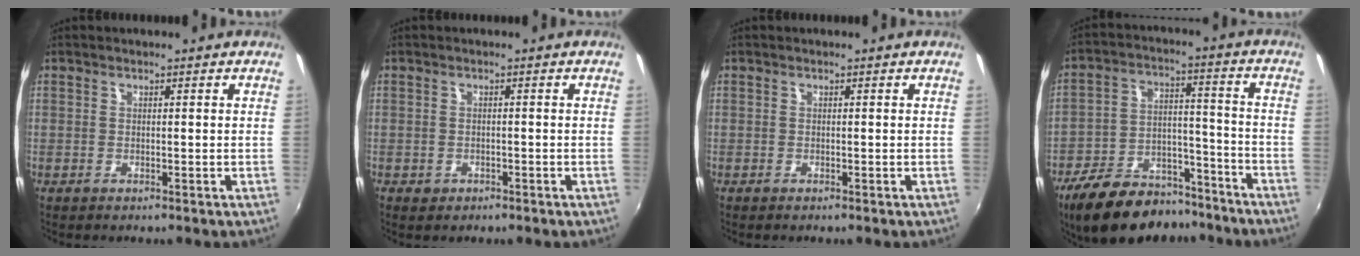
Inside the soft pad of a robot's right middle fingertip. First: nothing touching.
{"total": 1.8, "force": [-1.0, 1.3, 0.7], "torque": [-0.016, -0.004, -0.015]}
{"total": 0.0}
{"total": 19.0, "force": [-14.5, 8.8, 8.5], "torque": [-0.177, 0.017, -0.213]}